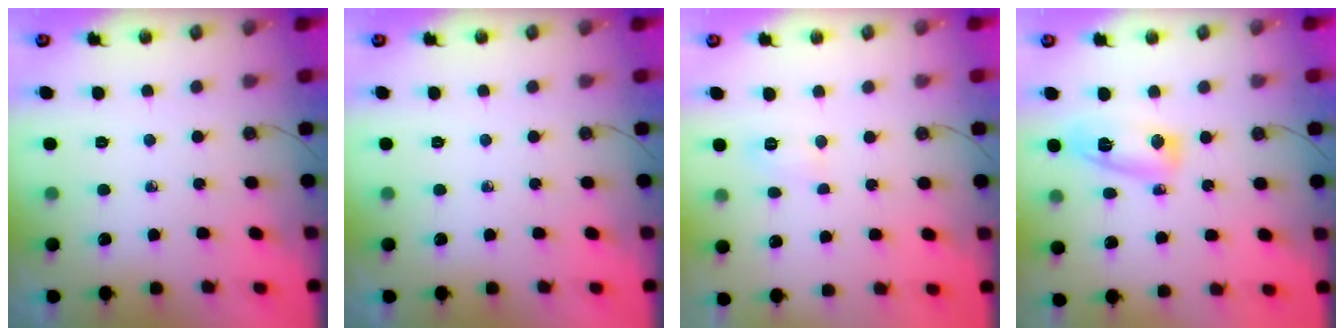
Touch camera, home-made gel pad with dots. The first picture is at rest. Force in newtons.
{"total": 0.0}
{"total": 5.5, "press": 5.5, "slide": 0.6}
{"total": 8.3, "press": 8.3, "slide": 0.8}